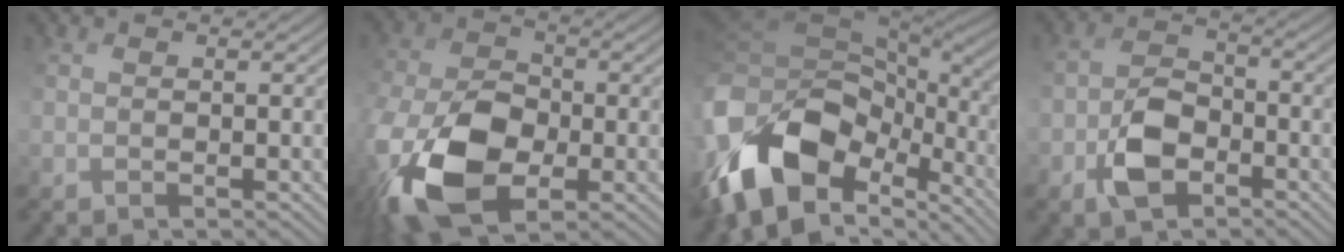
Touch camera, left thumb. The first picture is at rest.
{"total": 14.8, "force": [-6.0, 8.4, 10.6], "torque": [-0.258, -0.043, -0.113]}
{"total": 16.7, "force": [-6.2, 10.7, 11.1], "torque": [-0.272, -0.028, -0.099]}
{"total": 6.2, "force": [-3.0, 3.7, 4.0], "torque": [-0.075, 0.000, -0.066]}